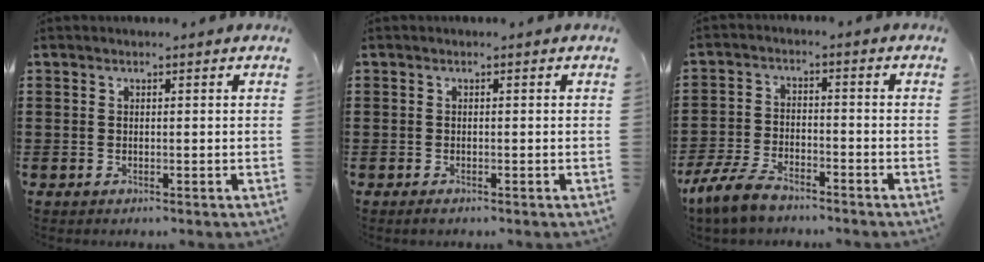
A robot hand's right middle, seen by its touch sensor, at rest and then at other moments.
{"total": 0.5, "force": [-0.4, 0.2, 0.3], "torque": [-0.008, -0.004, -0.006]}
{"total": 6.6, "force": [-5.4, 2.1, 3.1], "torque": [-0.082, 0.000, -0.109]}